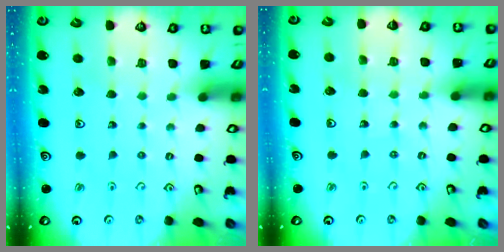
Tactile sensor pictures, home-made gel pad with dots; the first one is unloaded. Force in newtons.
{"total": 3.7, "press": 3.1, "slide": 2.1}